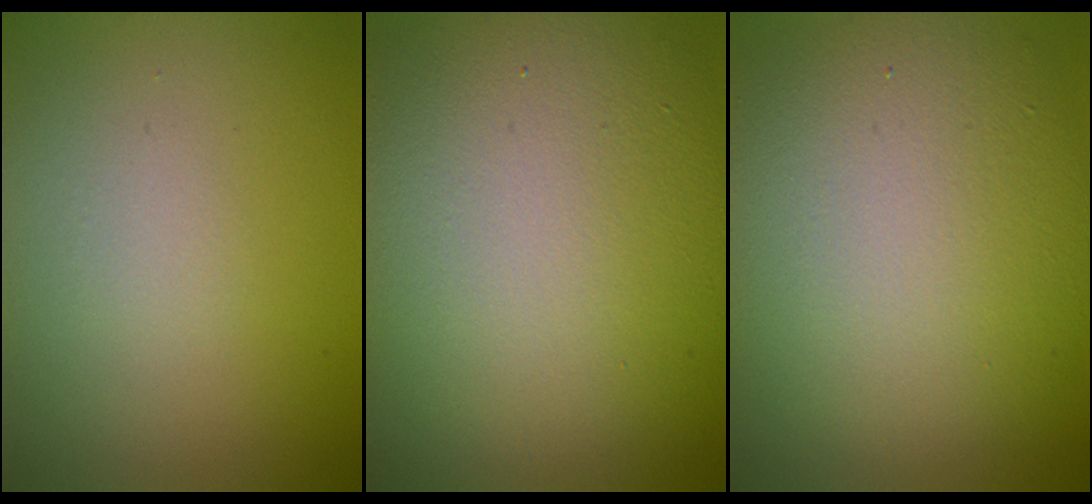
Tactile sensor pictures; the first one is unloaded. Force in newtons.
{"total": 15.4, "press": 15.4, "slide": 0.9}
{"total": 11.4, "press": 11.3, "slide": 1.1}